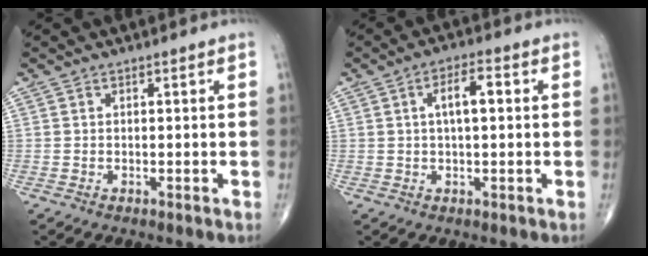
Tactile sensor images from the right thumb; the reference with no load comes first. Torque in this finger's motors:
{"motor_torque": [0.43, 1.99, 0.76, 0.02, 0.06]}